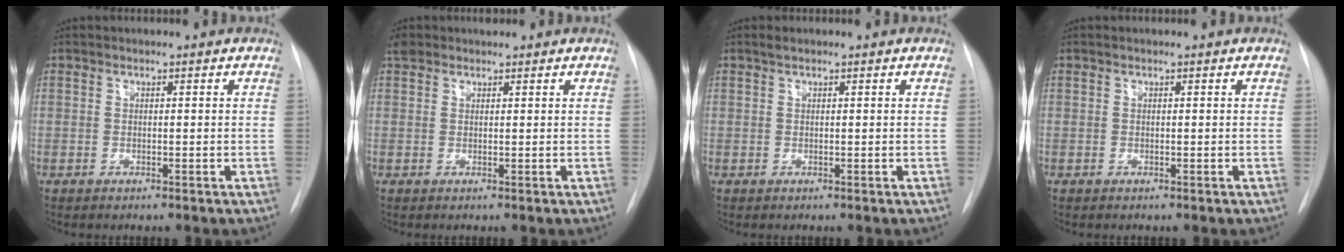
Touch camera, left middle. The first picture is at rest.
{"total": 2.2, "force": [1.8, 1.1, 0.5], "torque": [-0.013, 0.019, 0.030]}
{"total": 0.6, "force": [0.5, 0.1, 0.3], "torque": [-0.012, 0.005, 0.011]}
{"total": 0.0}